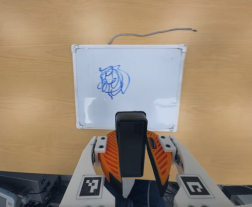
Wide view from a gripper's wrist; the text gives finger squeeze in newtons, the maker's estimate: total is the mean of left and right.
{"total": 7.7, "left": 7.1, "right": 8.4}